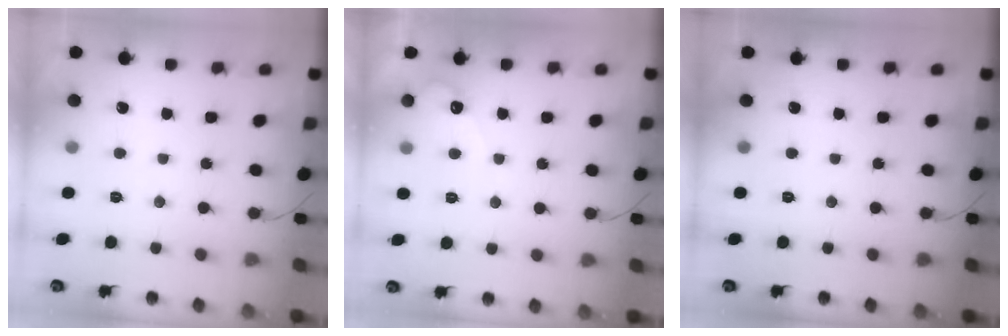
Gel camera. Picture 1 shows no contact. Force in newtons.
{"total": 3.3, "press": 3.3, "slide": 0.1}
{"total": 0.0}